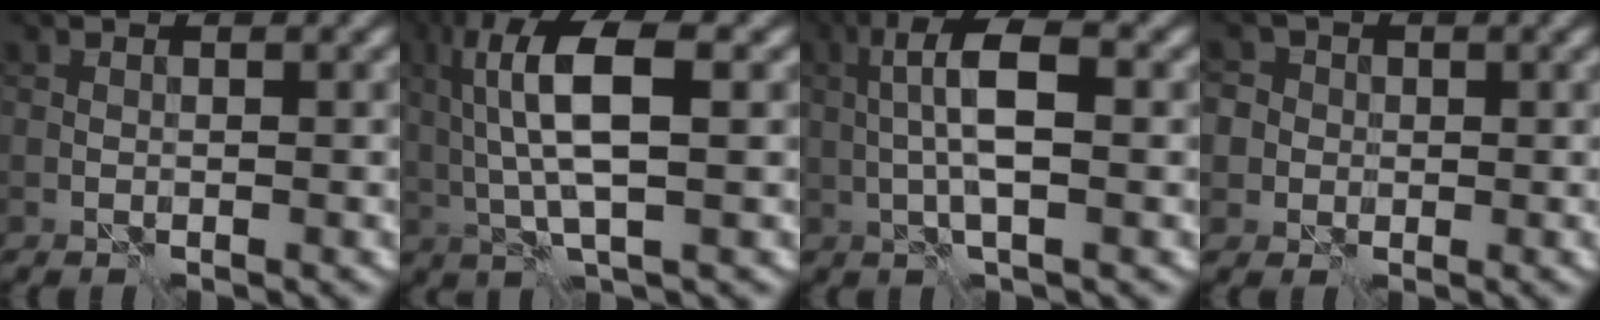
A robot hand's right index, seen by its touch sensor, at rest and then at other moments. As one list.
[{"total": 8.0, "force": [1.6, 2.5, 7.4], "torque": [-0.152, 0.009, 0.028]}, {"total": 5.4, "force": [0.3, 1.4, 5.2], "torque": [-0.102, 0.012, -0.002]}, {"total": 5.4, "force": [1.2, 4.9, 1.8], "torque": [-0.029, 0.036, -0.005]}]